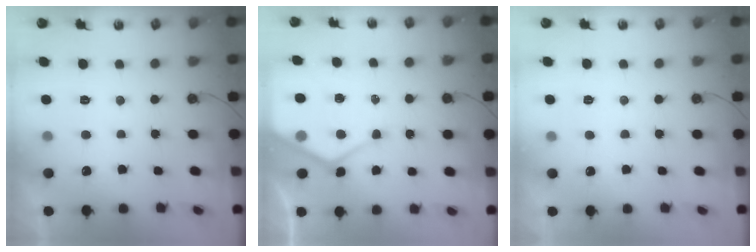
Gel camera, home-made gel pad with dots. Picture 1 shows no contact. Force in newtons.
{"total": 11.0, "press": 11.0, "slide": 1.0}
{"total": 4.7, "press": 4.6, "slide": 0.6}